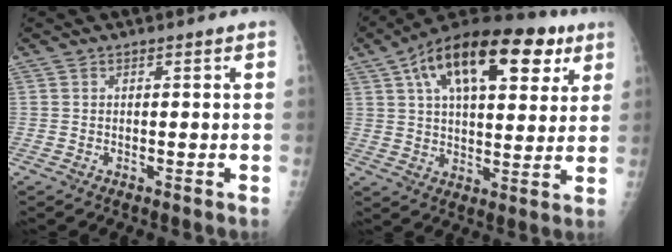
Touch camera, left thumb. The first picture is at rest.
{"total": 23.4, "force": [10.4, 11.4, 17.6], "torque": [-0.254, 0.009, 0.163]}